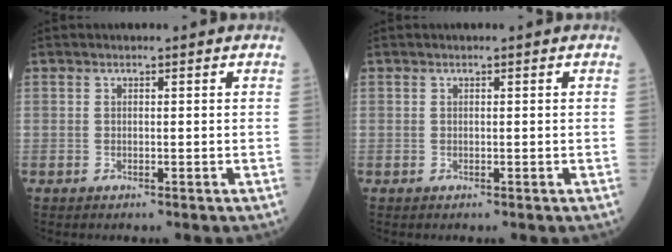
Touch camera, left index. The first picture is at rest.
{"total": 0.0}